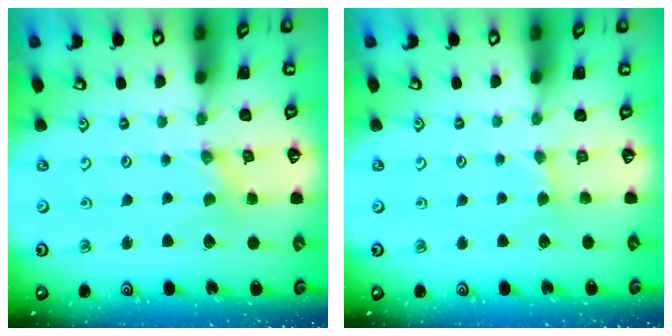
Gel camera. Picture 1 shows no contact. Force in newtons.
{"total": 1.6, "press": 1.5, "slide": 0.2}